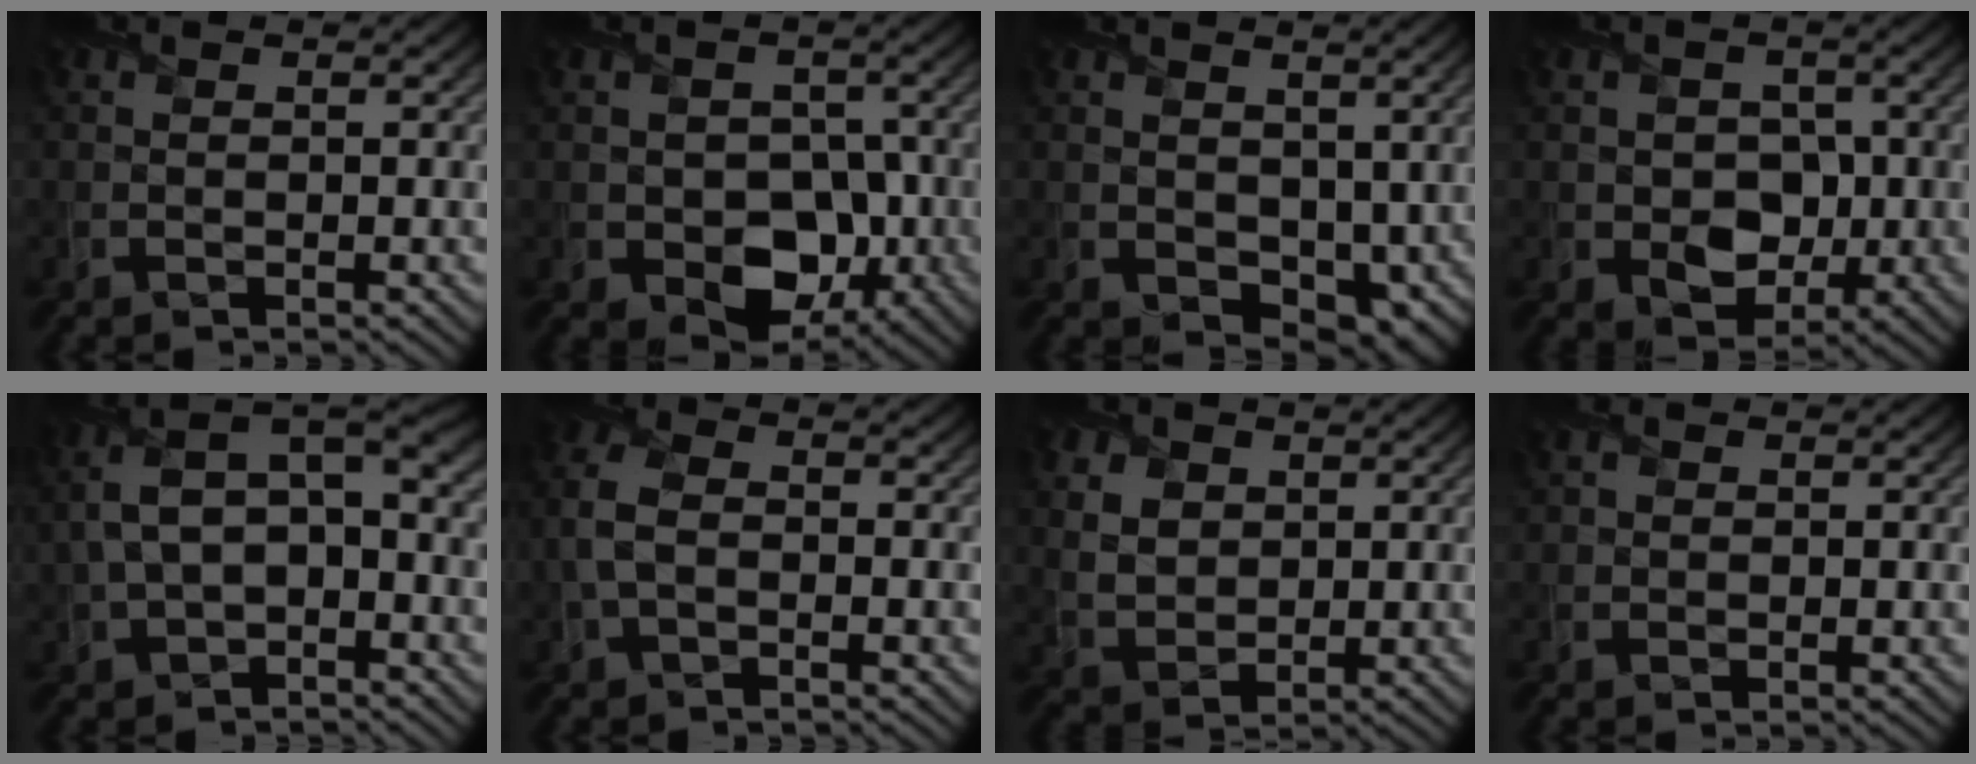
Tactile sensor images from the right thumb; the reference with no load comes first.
{"total": 7.0, "force": [-2.2, 5.1, 4.3], "torque": [-0.075, -0.022, -0.029]}
{"total": 5.6, "force": [0.4, 3.9, 3.9], "torque": [-0.078, -0.024, 0.018]}
{"total": 5.1, "force": [-0.8, 4.1, 2.9], "torque": [-0.058, -0.011, -0.016]}
{"total": 8.9, "force": [0.5, 5.1, 7.3], "torque": [-0.169, 0.007, 0.008]}
{"total": 4.9, "force": [-0.4, 3.1, 3.8], "torque": [-0.109, 0.007, -0.016]}
{"total": 5.0, "force": [1.9, 3.7, 2.7], "torque": [-0.082, 0.001, 0.031]}
{"total": 1.4, "force": [0.7, 1.1, 0.4], "torque": [-0.010, 0.004, 0.012]}